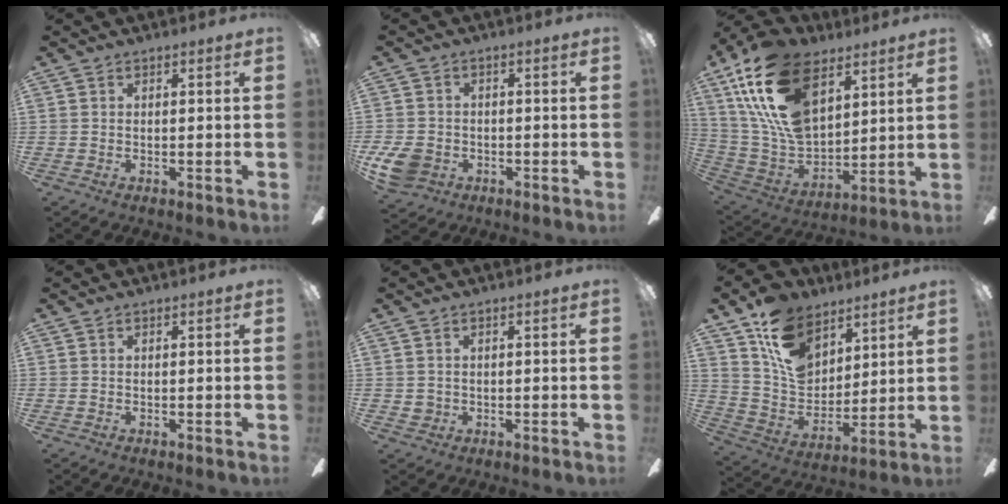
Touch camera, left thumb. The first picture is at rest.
{"total": 7.1, "force": [-2.5, 5.5, 3.6], "torque": [-0.081, 0.013, -0.047]}
{"total": 24.1, "force": [12.5, 13.6, 15.5], "torque": [-0.333, -0.053, 0.226]}
{"total": 0.0}
{"total": 1.7, "force": [0.4, 1.6, 0.3], "torque": [-0.008, 0.002, 0.008]}
{"total": 16.4, "force": [9.6, 11.1, 7.3], "torque": [-0.131, -0.046, 0.188]}